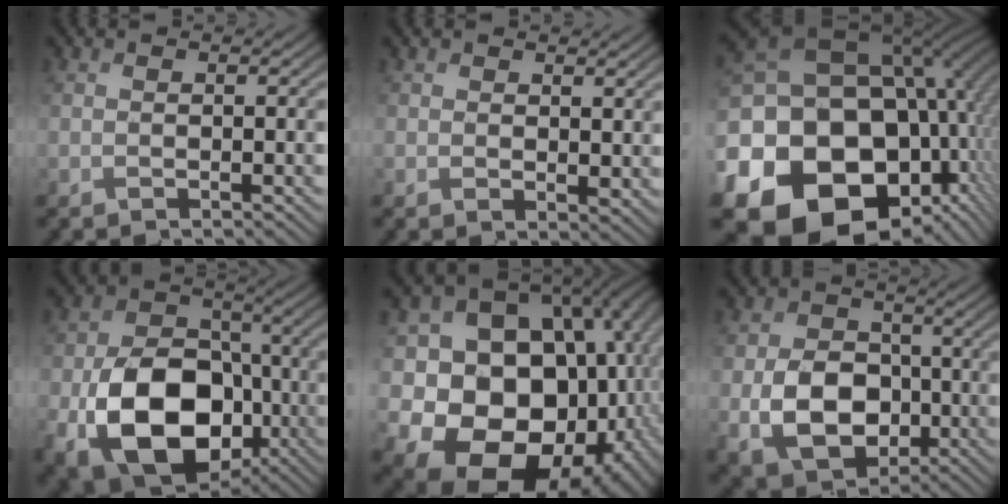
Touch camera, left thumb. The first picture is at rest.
{"total": 1.6, "force": [0.9, 0.9, 0.8], "torque": [-0.012, -0.008, 0.022]}
{"total": 23.4, "force": [-4.5, 18.3, 13.8], "torque": [-0.313, -0.078, -0.064]}
{"total": 15.5, "force": [-5.1, 10.9, 9.7], "torque": [-0.180, -0.044, -0.092]}
{"total": 23.8, "force": [-2.6, 19.8, 12.9], "torque": [-0.246, -0.047, -0.029]}
{"total": 9.6, "force": [-2.2, 7.2, 6.0], "torque": [-0.125, -0.015, -0.045]}